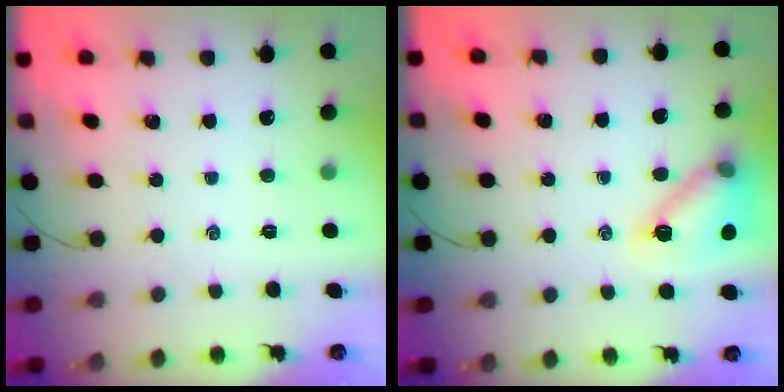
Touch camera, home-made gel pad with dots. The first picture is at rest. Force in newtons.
{"total": 14.2, "press": 14.2, "slide": 0.9}